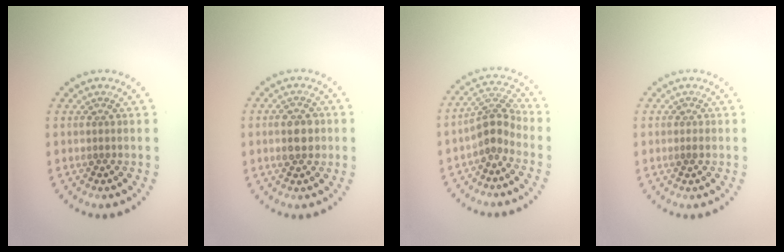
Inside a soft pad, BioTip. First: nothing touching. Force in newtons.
{"total": 2.9, "press": 2.9, "slide": 0.2}
{"total": 2.9, "press": 2.4, "slide": 1.7}
{"total": 0.7, "press": 0.7, "slide": 0.1}